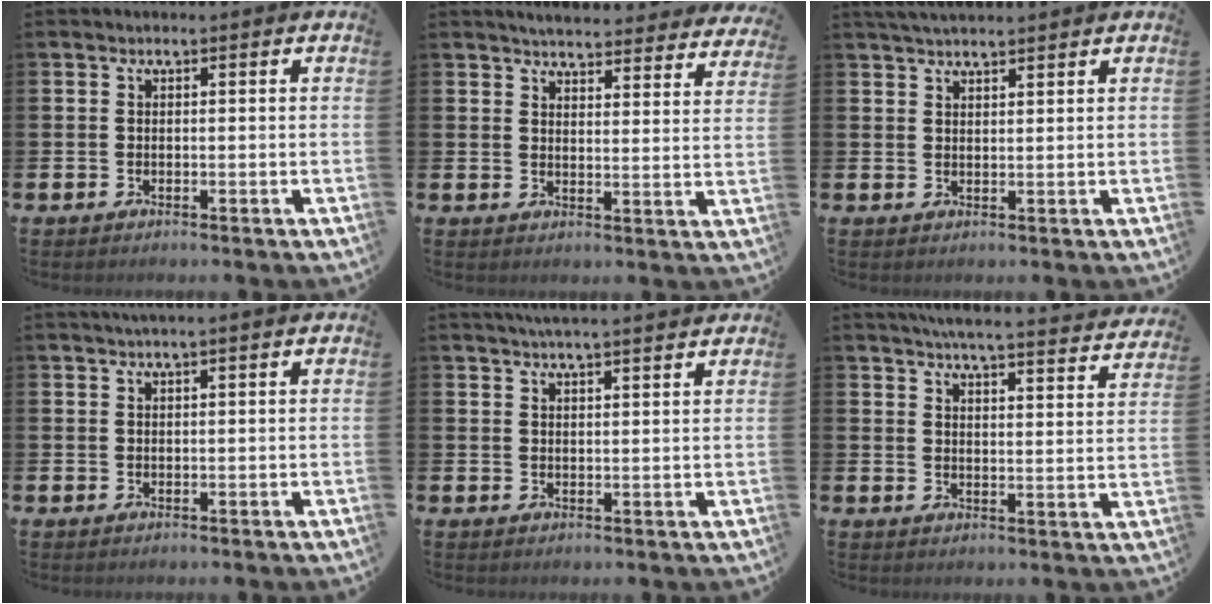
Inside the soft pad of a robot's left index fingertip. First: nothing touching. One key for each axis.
{"total": 4.5, "fx": 4.4, "fy": 0.5, "fz": 0.5, "tx": -0.023, "ty": -0.032, "tz": 0.076}
{"total": 2.8, "fx": 2.7, "fy": 0.3, "fz": 0.7, "tx": -0.017, "ty": -0.007, "tz": 0.050}
{"total": 1.4, "fx": 1.1, "fy": -0.1, "fz": 0.9, "tx": -0.017, "ty": 0.002, "tz": 0.019}
{"total": 3.6, "fx": 3.4, "fy": -0.2, "fz": 1.1, "tx": -0.031, "ty": -0.008, "tz": 0.063}
{"total": 5.5, "fx": 5.4, "fy": 0.0, "fz": 1.2, "tx": -0.033, "ty": -0.036, "tz": 0.093}